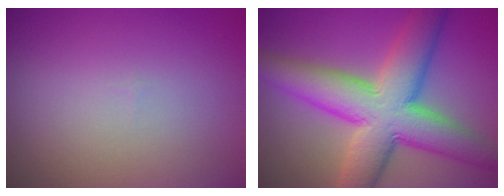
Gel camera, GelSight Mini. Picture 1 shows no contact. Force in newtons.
{"total": 11.4, "press": 11.4, "slide": 0.4}